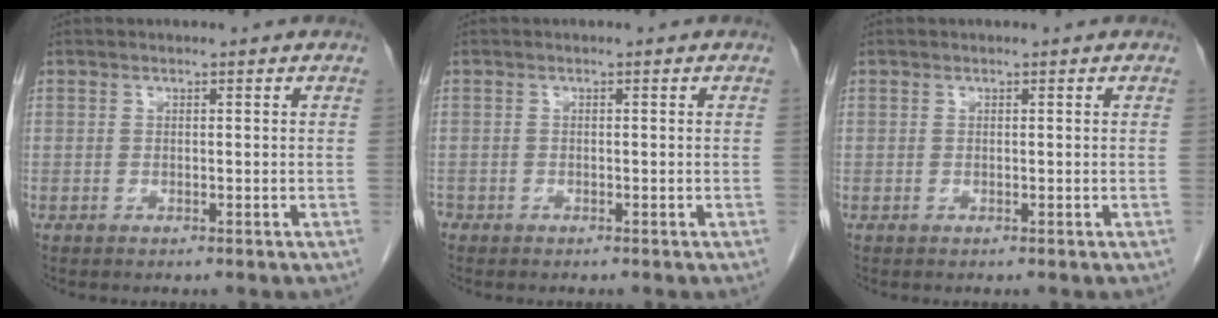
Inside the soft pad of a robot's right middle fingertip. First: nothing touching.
{"total": 1.2, "force": [-0.9, 0.7, 0.2], "torque": [-0.009, -0.001, -0.016]}
{"total": 0.0}